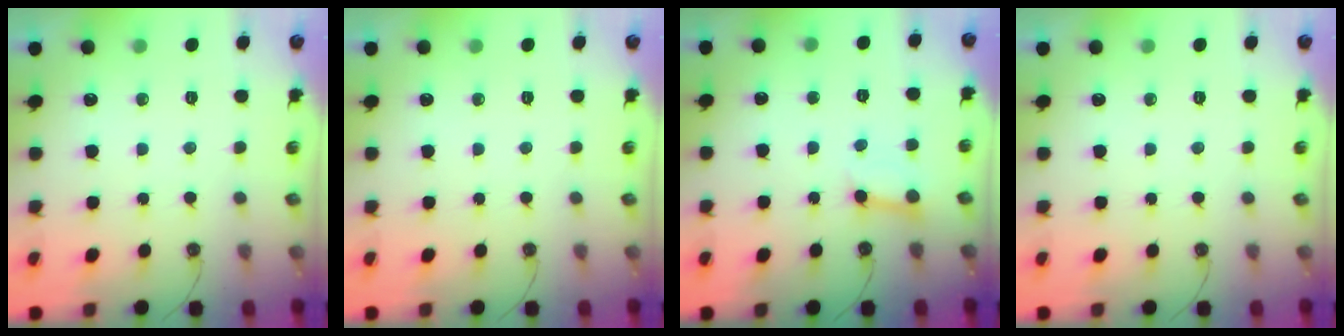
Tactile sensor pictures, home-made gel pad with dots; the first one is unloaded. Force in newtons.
{"total": 0.0}
{"total": 3.1, "press": 3.1, "slide": 0.1}
{"total": 0.0}